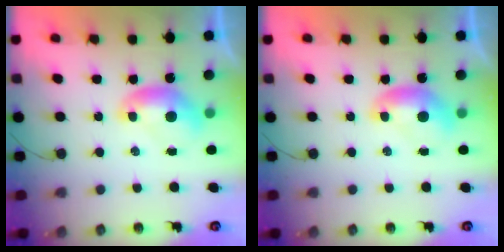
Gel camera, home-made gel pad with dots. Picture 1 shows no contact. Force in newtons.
{"total": 0.0}